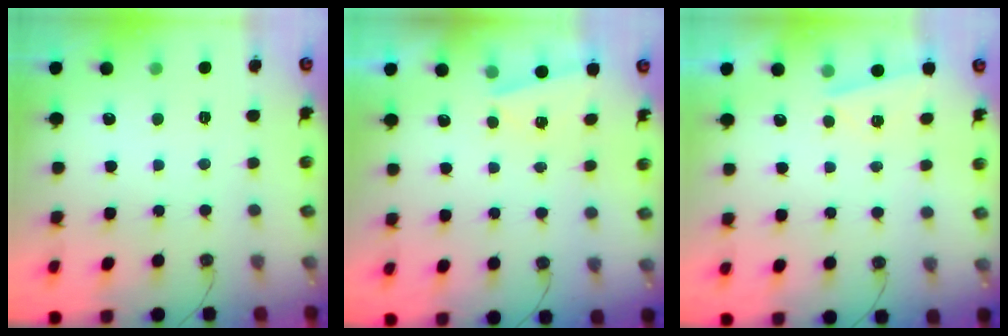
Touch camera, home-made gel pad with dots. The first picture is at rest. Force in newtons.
{"total": 2.0, "press": 0.9, "slide": 1.8}
{"total": 3.5, "press": 2.7, "slide": 2.1}